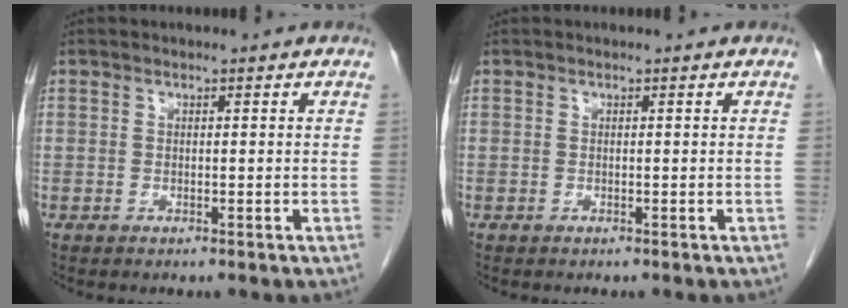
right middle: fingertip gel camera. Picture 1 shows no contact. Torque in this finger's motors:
{"motor_torque": [0.40, -0.27, 0.02, 0.01]}